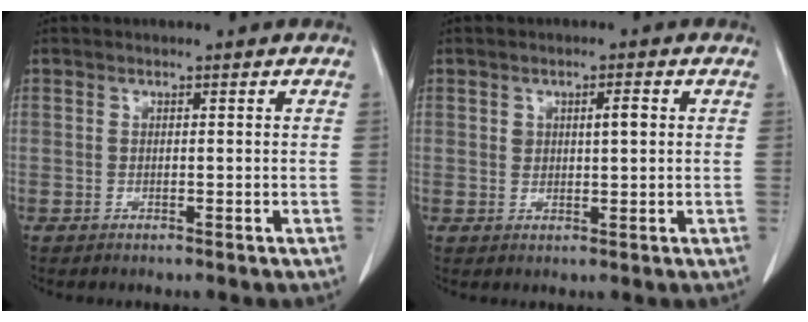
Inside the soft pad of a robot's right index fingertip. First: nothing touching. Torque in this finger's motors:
{"motor_torque": [0.01, -0.04, -0.02, -0.01]}